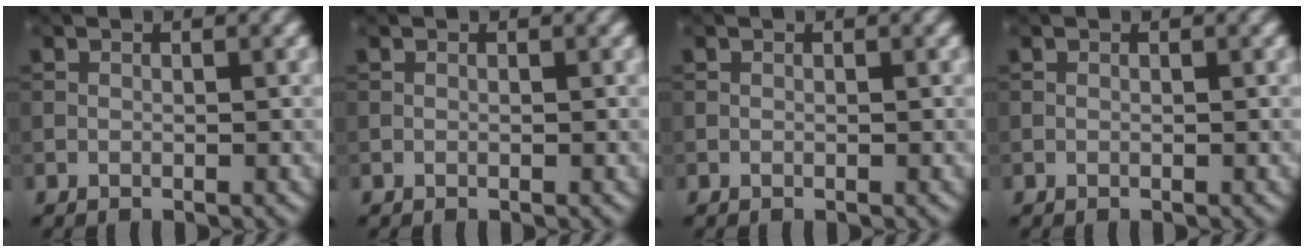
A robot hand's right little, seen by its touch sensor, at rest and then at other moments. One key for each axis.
{"total": 0.0}
{"total": 0.0}
{"total": 0.0}